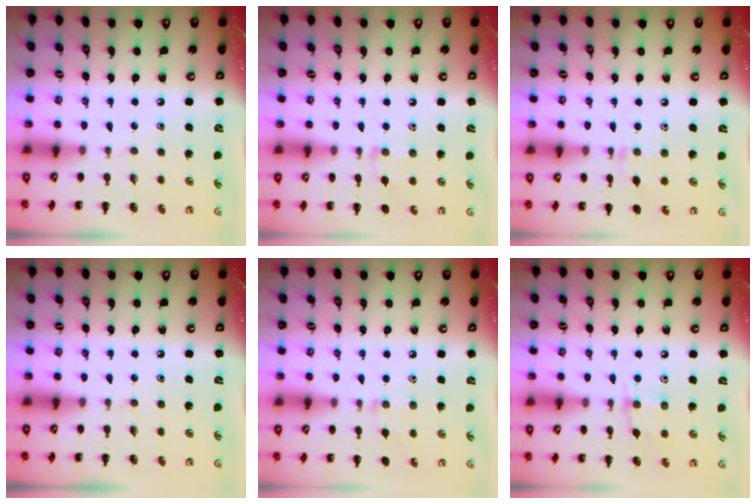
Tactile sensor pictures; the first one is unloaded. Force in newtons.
{"total": 6.6, "press": 6.4, "slide": 1.7}
{"total": 5.9, "press": 5.6, "slide": 1.9}
{"total": 0.0}
{"total": 6.2, "press": 5.8, "slide": 2.2}
{"total": 7.2, "press": 7.2, "slide": 0.7}